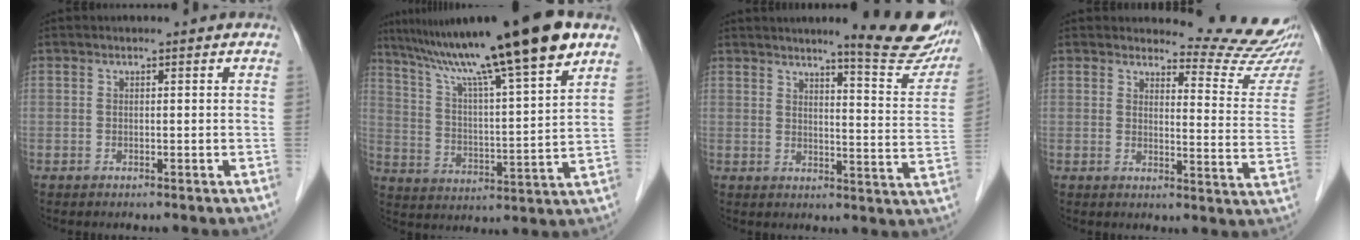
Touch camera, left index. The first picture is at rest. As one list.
[{"total": 20.1, "force": [14.9, -0.3, 13.6], "torque": [-0.225, 0.020, 0.241]}, {"total": 13.5, "force": [11.4, 0.7, 7.3], "torque": [-0.075, -0.036, 0.128]}, {"total": 12.5, "force": [12.4, 0.4, 1.6], "torque": [-0.007, -0.104, 0.122]}]